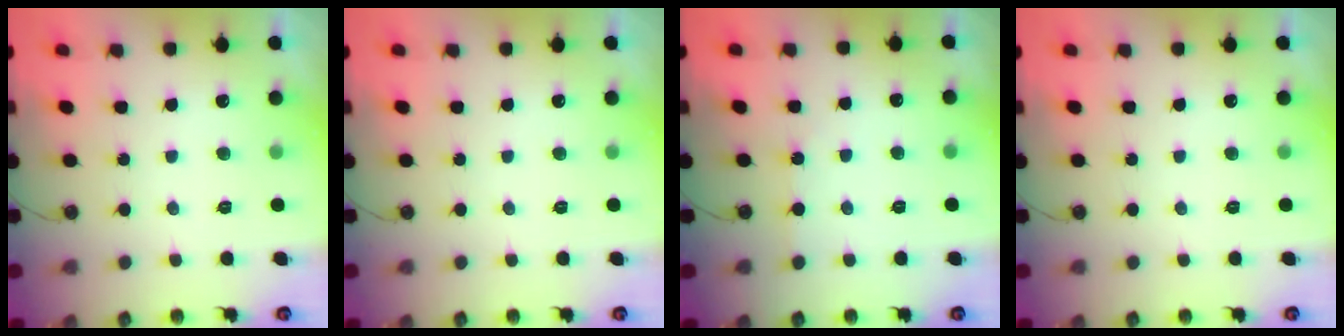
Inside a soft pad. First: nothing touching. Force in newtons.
{"total": 0.0}
{"total": 2.7, "press": 2.7, "slide": 0.5}
{"total": 0.0}